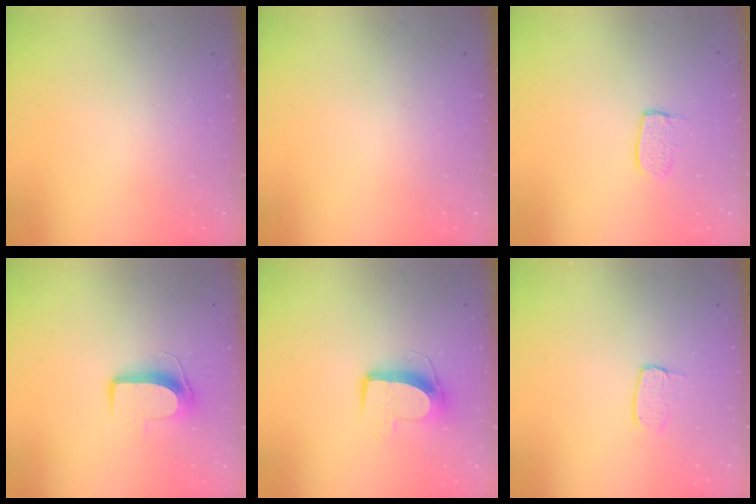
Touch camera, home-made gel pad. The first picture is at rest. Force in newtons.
{"total": 0.0}
{"total": 7.0, "press": 7.0, "slide": 0.5}
{"total": 9.5, "press": 9.5, "slide": 0.3}
{"total": 9.8, "press": 9.7, "slide": 0.7}
{"total": 4.3, "press": 4.3, "slide": 0.2}